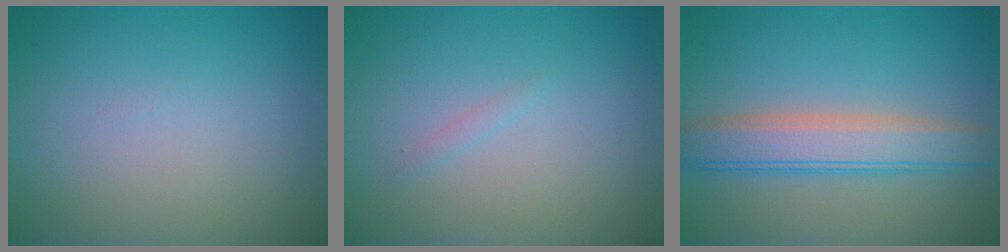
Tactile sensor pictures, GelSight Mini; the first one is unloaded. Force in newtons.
{"total": 0.6, "press": 0.6, "slide": 0.0}
{"total": 5.0, "press": 5.0, "slide": 0.5}